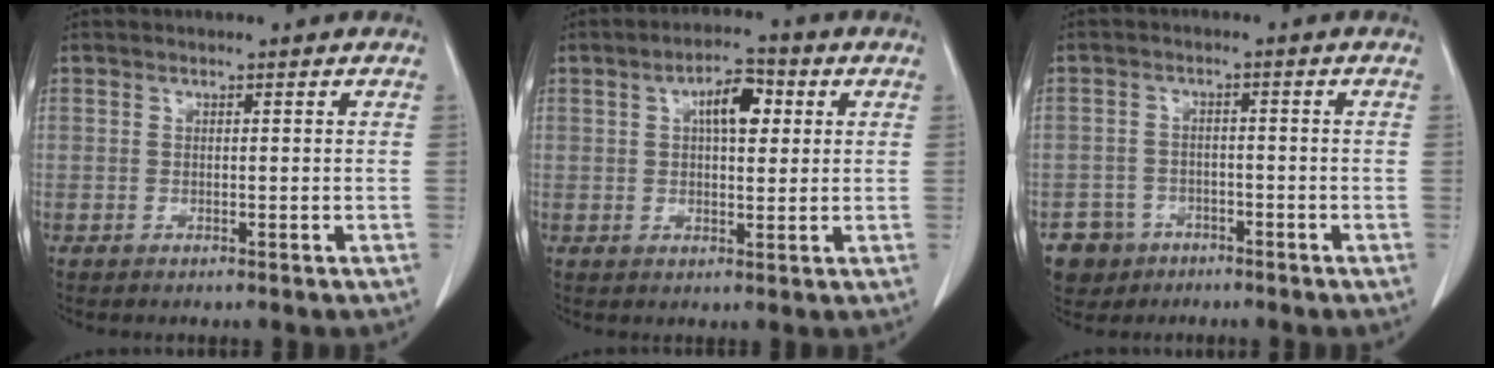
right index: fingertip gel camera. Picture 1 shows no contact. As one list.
[{"total": 6.2, "force": [1.8, 2.5, 5.4], "torque": [-0.087, 0.013, 0.028]}, {"total": 5.8, "force": [-3.7, 4.5, 0.3], "torque": [-0.005, 0.007, -0.061]}]